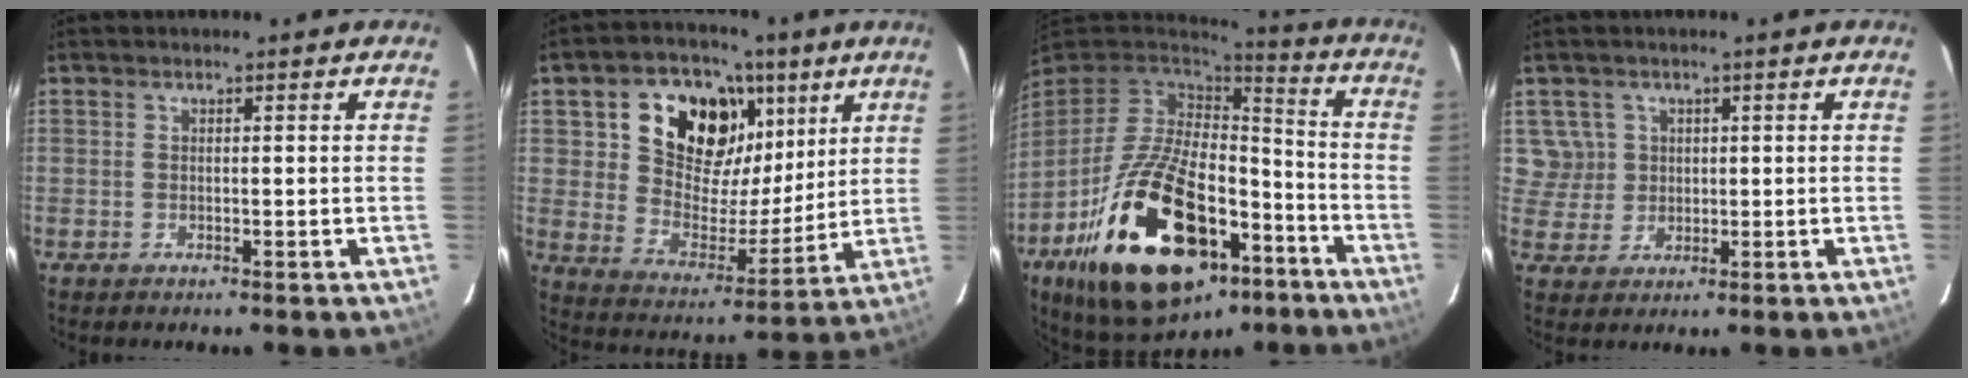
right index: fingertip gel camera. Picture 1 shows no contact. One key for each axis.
{"total": 17.5, "fx": 7.8, "fy": 12.7, "fz": 9.2, "tx": -0.183, "ty": 0.022, "tz": 0.143}
{"total": 31.0, "fx": -15.4, "fy": 15.8, "fz": 21.8, "tx": -0.415, "ty": -0.007, "tz": -0.233}
{"total": 4.6, "fx": 1.3, "fy": 4.5, "fz": 0.3, "tx": 0.006, "ty": 0.014, "tz": 0.028}